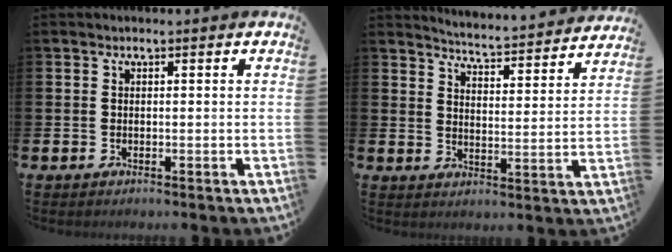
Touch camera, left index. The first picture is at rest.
{"total": 5.0, "force": [5.0, -0.2, 0.4], "torque": [-0.024, -0.048, 0.082]}